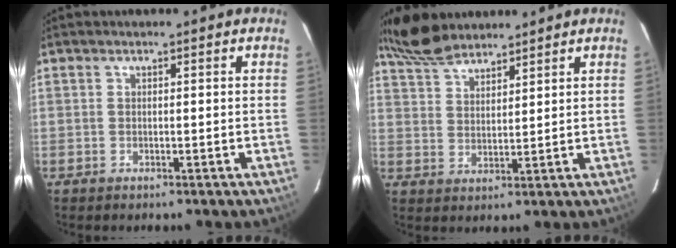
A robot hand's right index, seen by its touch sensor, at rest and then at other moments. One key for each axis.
{"total": 9.3, "fx": 8.2, "fy": 2.8, "fz": 3.5, "tx": -0.076, "ty": 0.025, "tz": 0.157}